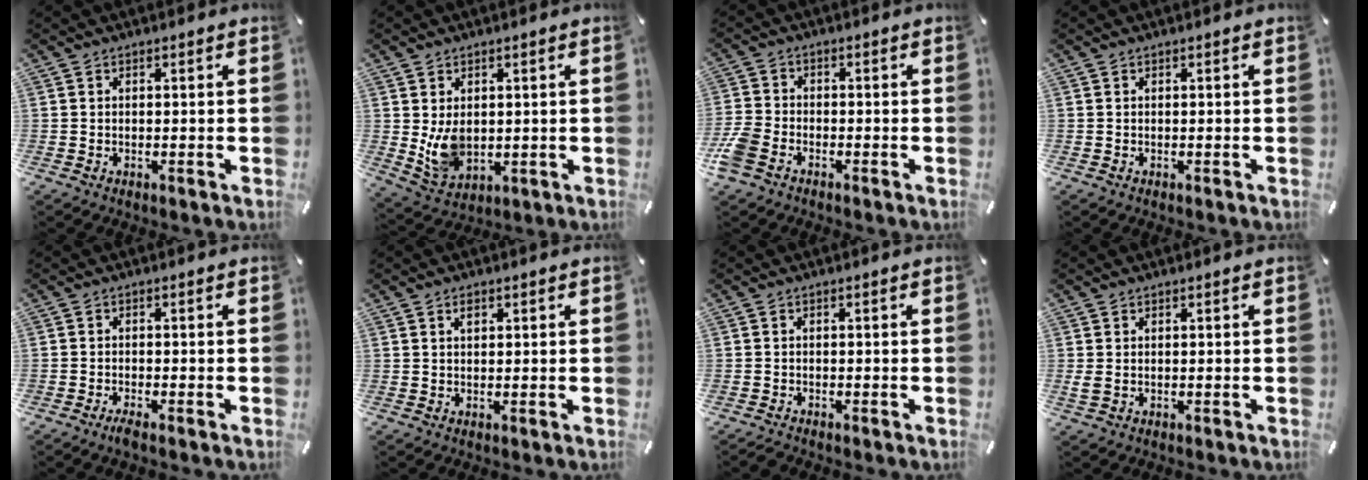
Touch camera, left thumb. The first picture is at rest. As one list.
[{"total": 7.8, "force": [0.8, 6.1, 4.8], "torque": [-0.098, -0.009, 0.014]}, {"total": 5.3, "force": [-3.1, 3.5, 2.6], "torque": [-0.069, 0.010, -0.061]}, {"total": 0.0}, {"total": 1.8, "force": [-1.6, 0.2, 0.9], "torque": [-0.022, 0.002, -0.031]}, {"total": 1.4, "force": [0.8, 0.8, 0.9], "torque": [-0.013, 0.000, 0.012]}, {"total": 1.0, "force": [-1.0, 0.1, 0.0], "torque": [-0.009, -0.001, -0.024]}, {"total": 1.3, "force": [0.2, 0.7, 1.0], "torque": [-0.021, 0.001, 0.004]}]